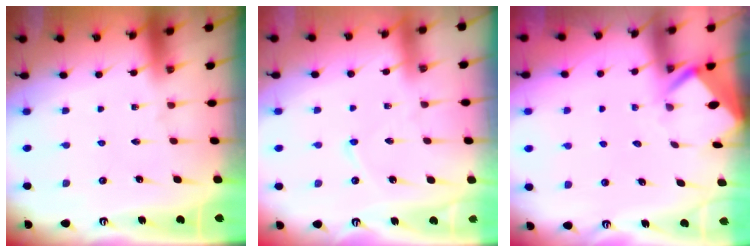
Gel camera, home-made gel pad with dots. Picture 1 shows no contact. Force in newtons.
{"total": 2.1, "press": 2.1, "slide": 0.2}
{"total": 2.3, "press": 2.3, "slide": 0.2}